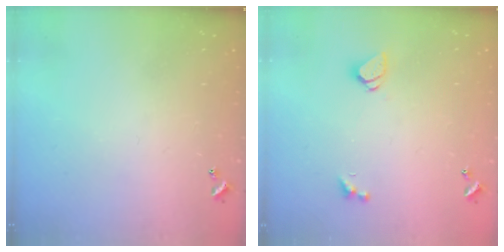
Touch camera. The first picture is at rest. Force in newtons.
{"total": 1.5, "press": 1.4, "slide": 0.5}